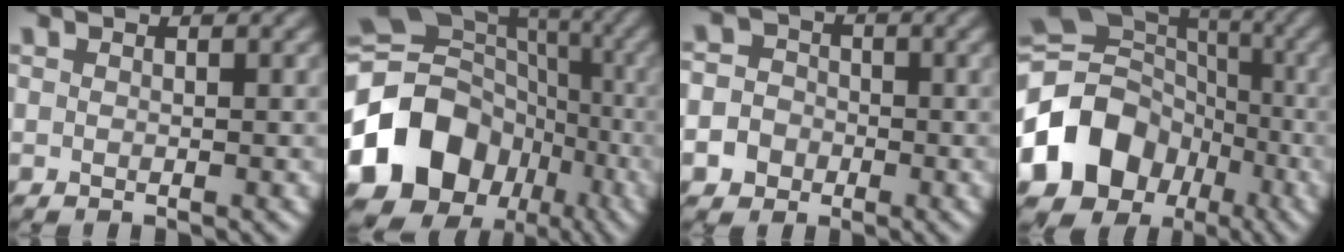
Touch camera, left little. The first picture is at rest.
{"total": 15.1, "force": [-5.3, 12.2, 7.1], "torque": [-0.166, -0.002, -0.097]}
{"total": 4.0, "force": [-1.5, 3.6, 1.2], "torque": [0.007, 0.001, -0.041]}
{"total": 13.3, "force": [-4.7, 10.9, 6.1], "torque": [-0.130, -0.010, -0.094]}